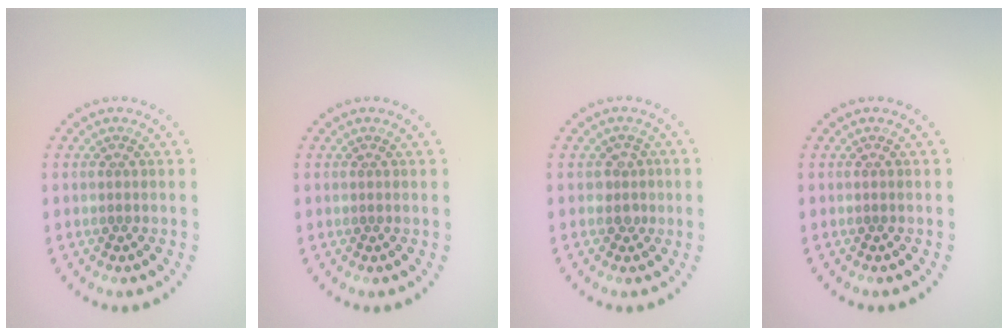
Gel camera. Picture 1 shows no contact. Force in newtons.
{"total": 0.0}
{"total": 1.3, "press": 1.0, "slide": 0.7}
{"total": 0.0}